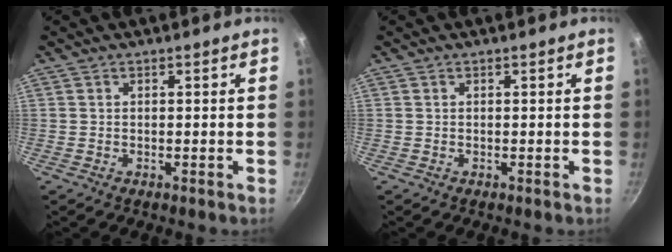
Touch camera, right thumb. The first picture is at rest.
{"total": 0.0}